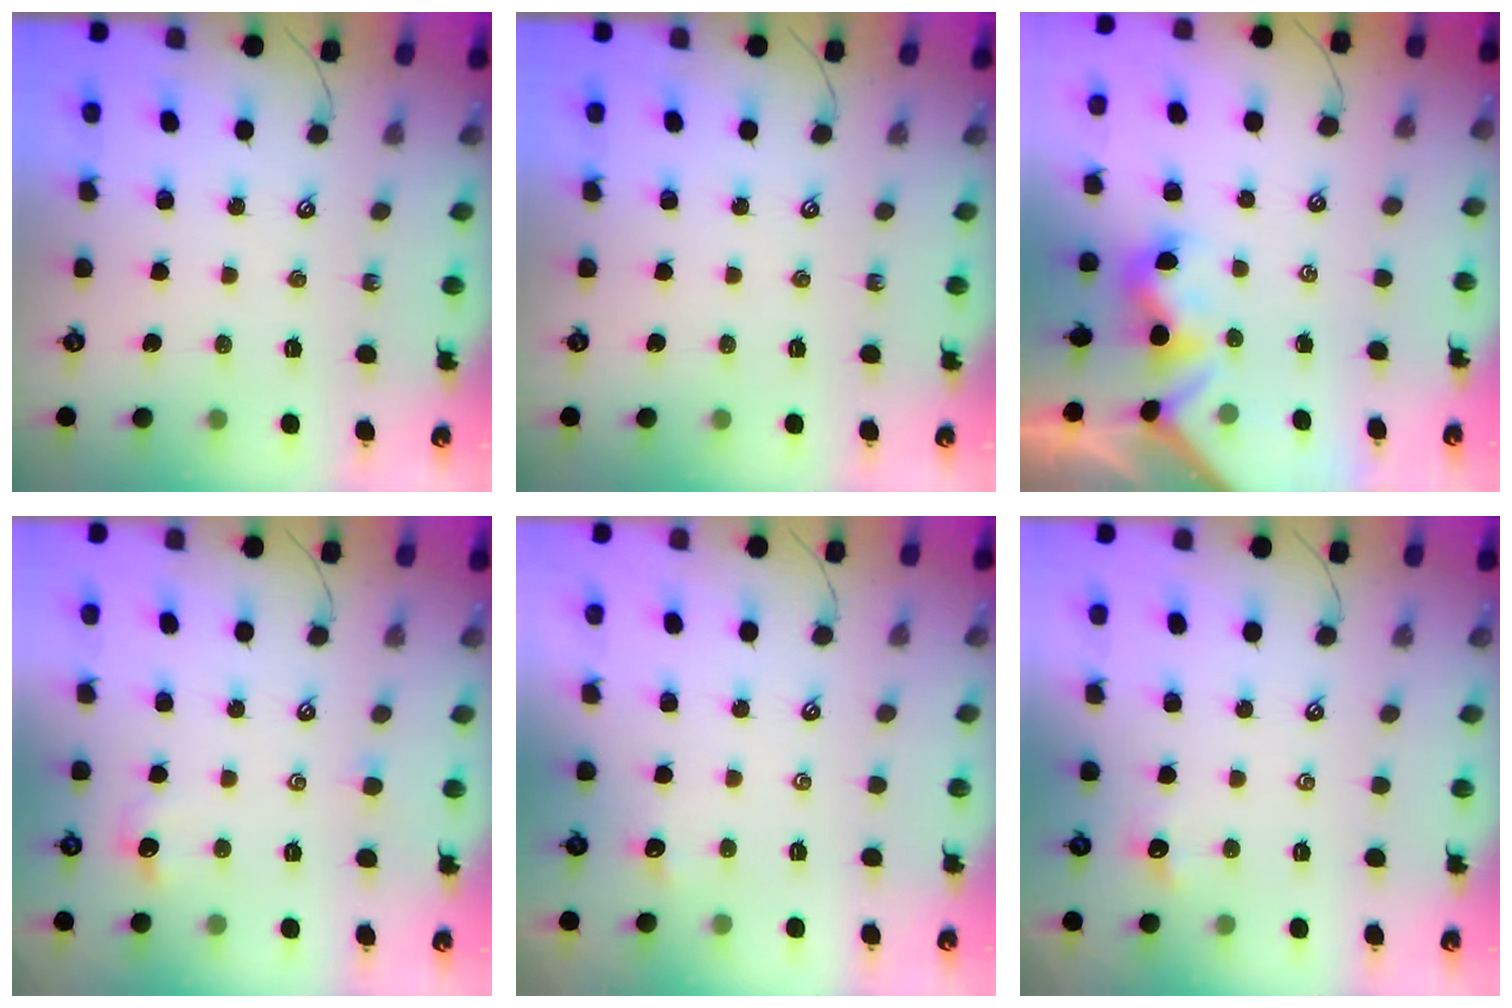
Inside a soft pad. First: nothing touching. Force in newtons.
{"total": 0.0}
{"total": 1.2, "press": 1.0, "slide": 0.7}
{"total": 0.0}
{"total": 3.0, "press": 2.9, "slide": 0.3}
{"total": 0.5, "press": 0.1, "slide": 0.5}